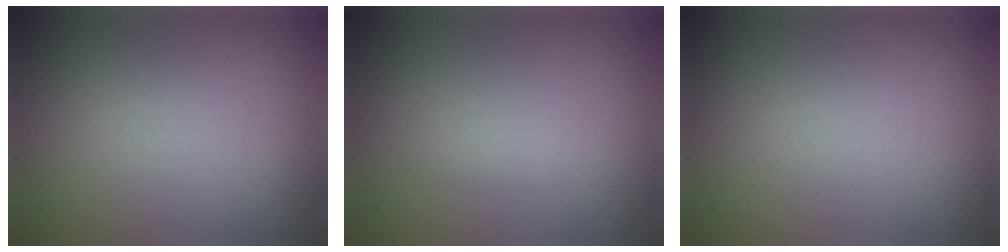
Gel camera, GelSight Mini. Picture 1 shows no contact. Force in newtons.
{"total": 0.9, "press": 0.9, "slide": 0.0}
{"total": 0.0}